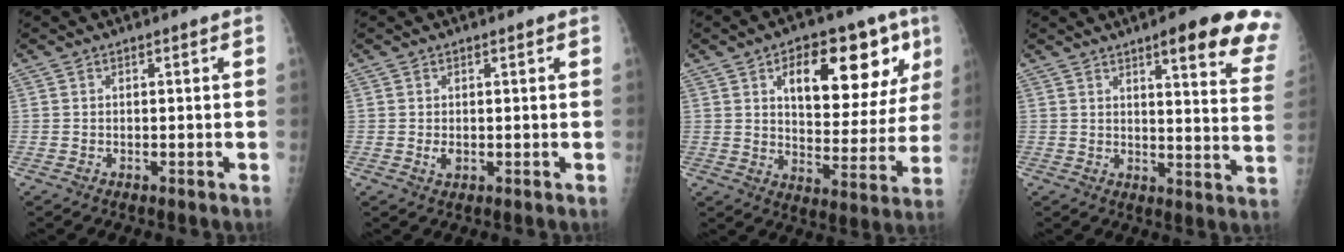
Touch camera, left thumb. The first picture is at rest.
{"total": 1.6, "force": [0.1, 1.2, 1.1], "torque": [-0.009, -0.001, 0.004]}
{"total": 19.9, "force": [8.4, 9.5, 15.4], "torque": [-0.172, -0.022, 0.122]}
{"total": 16.9, "force": [10.9, 3.1, 12.5], "torque": [-0.126, -0.048, 0.123]}